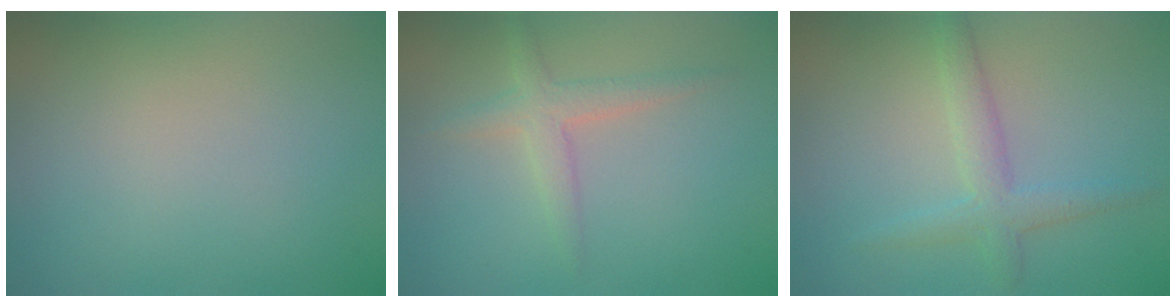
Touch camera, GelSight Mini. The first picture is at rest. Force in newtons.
{"total": 2.3, "press": 2.3, "slide": 0.1}
{"total": 2.7, "press": 2.7, "slide": 0.2}